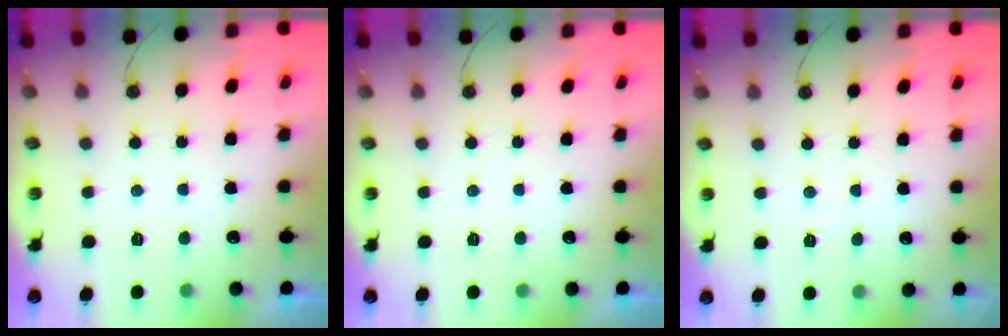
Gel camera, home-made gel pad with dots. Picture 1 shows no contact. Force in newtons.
{"total": 0.0}
{"total": 1.9, "press": 1.9, "slide": 0.4}